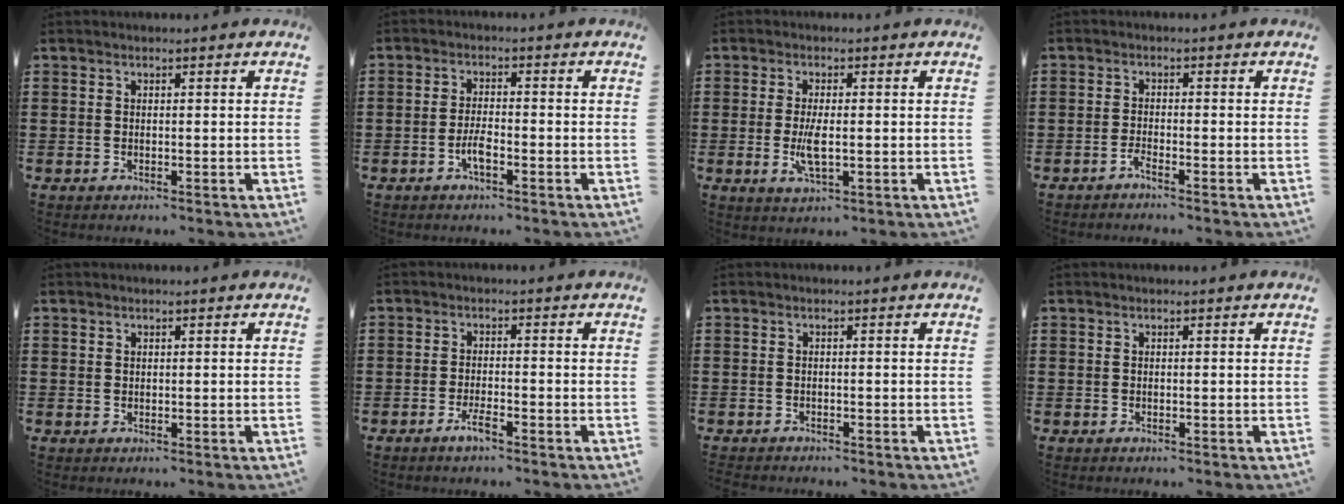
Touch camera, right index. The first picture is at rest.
{"total": 3.3, "force": [-1.5, 0.9, 2.8], "torque": [-0.063, -0.001, -0.032]}
{"total": 4.5, "force": [-0.6, 1.5, 4.2], "torque": [-0.087, -0.004, -0.014]}
{"total": 1.5, "force": [-1.4, -0.1, 0.7], "torque": [-0.015, -0.001, -0.026]}
{"total": 0.6, "force": [0.3, 0.5, 0.1], "torque": [-0.003, 0.002, 0.007]}
{"total": 2.5, "force": [-1.7, 0.4, 1.8], "torque": [-0.038, -0.002, -0.033]}
{"total": 0.8, "force": [-0.7, 0.1, 0.0], "torque": [-0.003, 0.000, -0.016]}
{"total": 0.0}